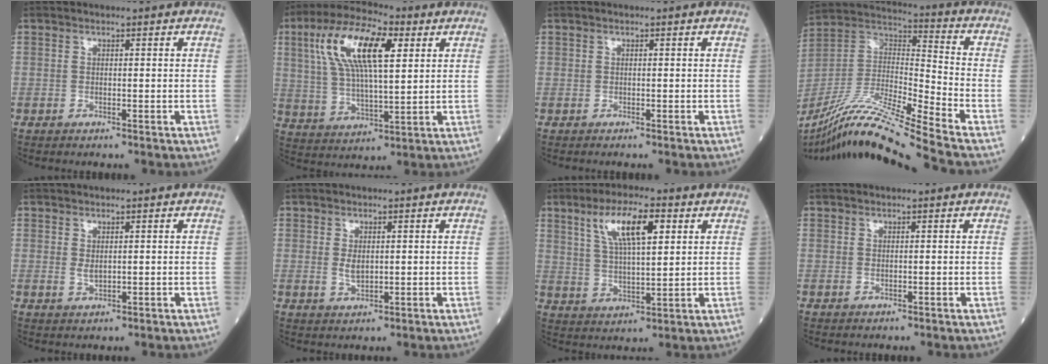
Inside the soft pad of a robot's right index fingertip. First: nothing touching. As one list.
[{"total": 15.0, "force": [5.3, 4.5, 13.3], "torque": [-0.264, 0.023, 0.094]}, {"total": 0.0}, {"total": 20.5, "force": [-17.2, -2.3, 11.0], "torque": [-0.232, -0.022, -0.319]}, {"total": 1.3, "force": [0.3, 0.6, 1.0], "torque": [-0.017, -0.004, 0.010]}, {"total": 2.2, "force": [0.3, 1.2, 1.8], "torque": [-0.035, -0.005, 0.008]}, {"total": 10.1, "force": [4.5, 2.5, 8.7], "torque": [-0.161, 0.011, 0.085]}, {"total": 0.0}]